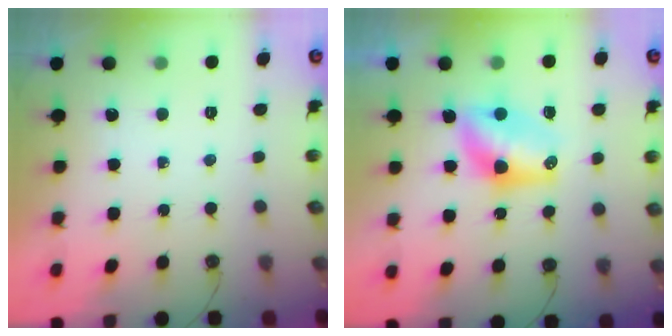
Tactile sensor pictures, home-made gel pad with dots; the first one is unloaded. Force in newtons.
{"total": 9.2, "press": 8.7, "slide": 3.0}